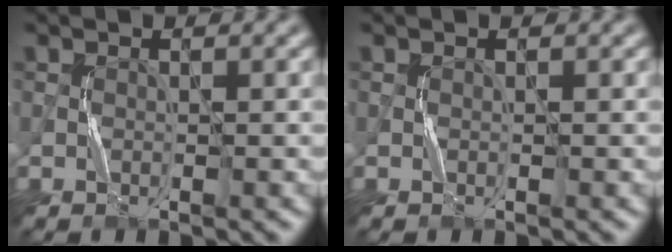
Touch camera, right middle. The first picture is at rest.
{"total": 0.0}